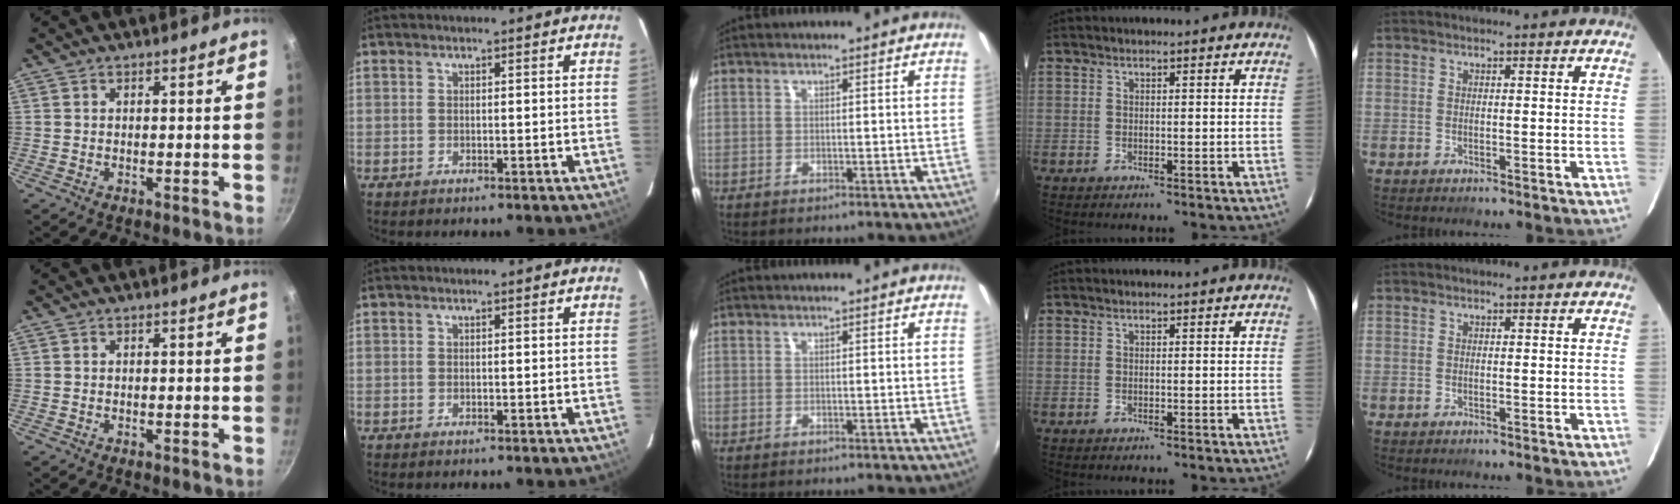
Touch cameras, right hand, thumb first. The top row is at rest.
{}